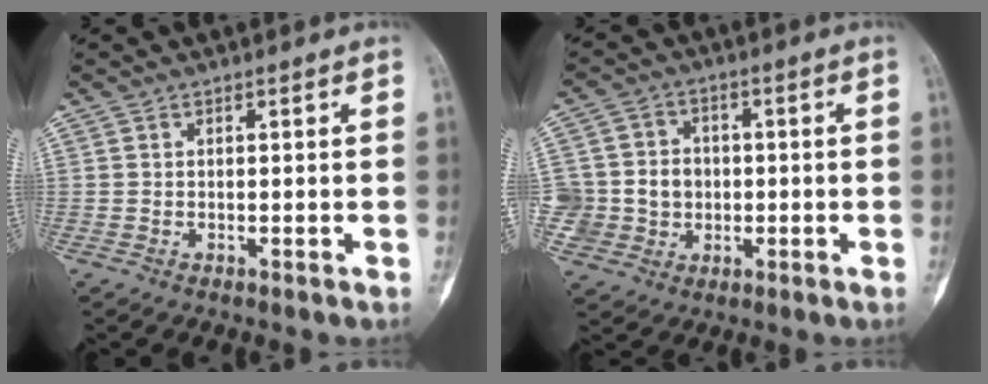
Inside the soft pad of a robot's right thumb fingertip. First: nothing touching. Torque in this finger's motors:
{"motor_torque": [1.42, 1.26, 0.75, -0.61, 0.09]}